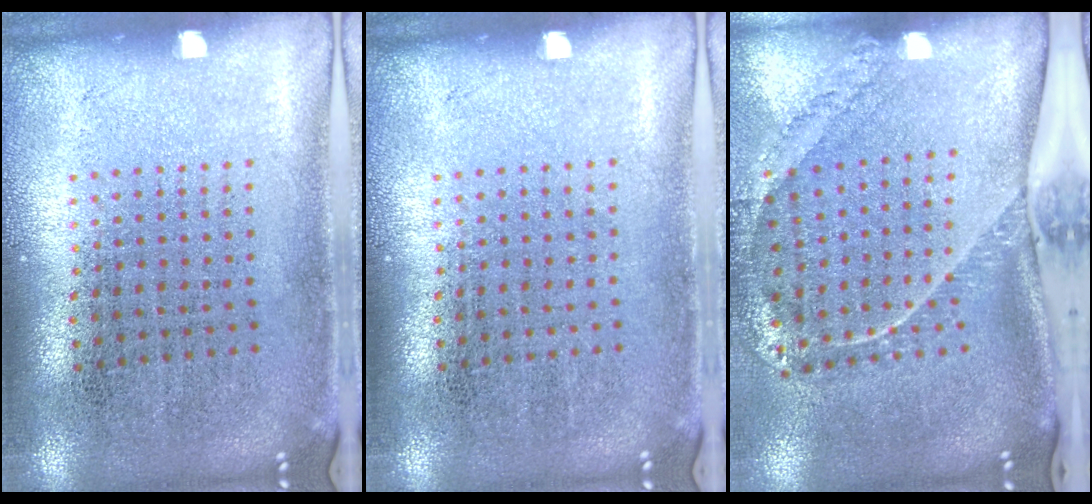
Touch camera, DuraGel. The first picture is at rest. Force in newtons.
{"total": 0.0}
{"total": 2.5, "press": 1.7, "slide": 1.8}